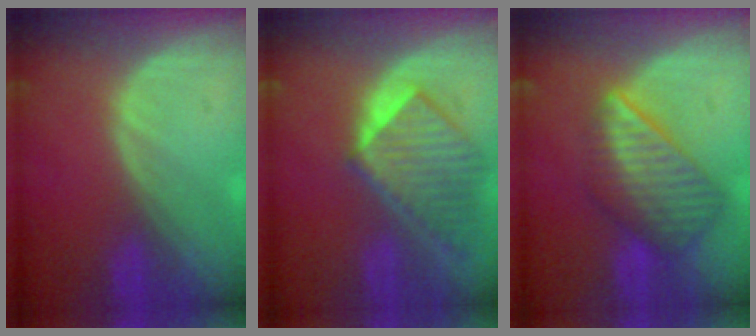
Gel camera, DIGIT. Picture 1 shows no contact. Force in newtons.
{"total": 8.5, "press": 7.8, "slide": 3.5}
{"total": 8.6, "press": 7.5, "slide": 4.1}